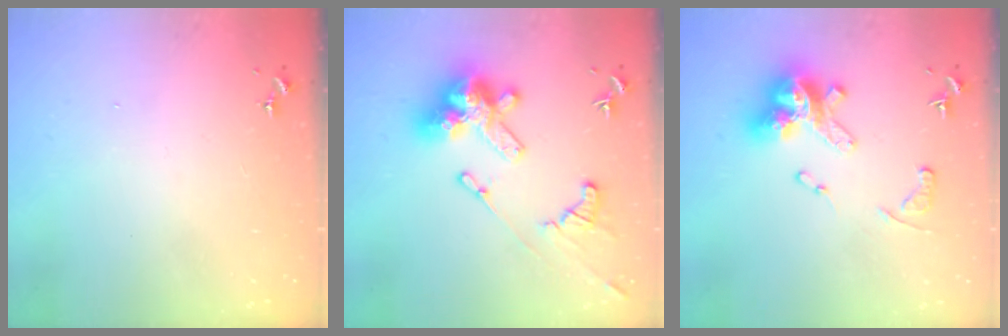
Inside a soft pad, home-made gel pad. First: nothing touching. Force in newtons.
{"total": 19.4, "press": 19.3, "slide": 1.9}
{"total": 16.5, "press": 16.4, "slide": 1.5}